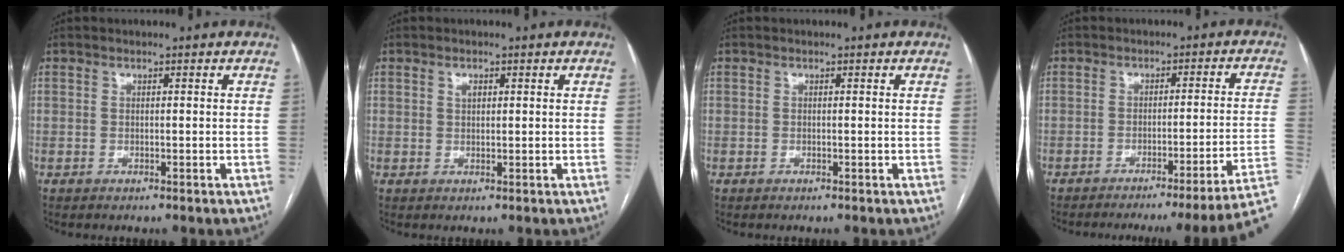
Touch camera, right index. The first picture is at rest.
{"total": 1.2, "force": [0.6, 0.7, 0.8], "torque": [-0.014, 0.000, 0.010]}
{"total": 0.0}
{"total": 13.6, "force": [-9.9, -3.0, 8.8], "torque": [-0.062, 0.006, -0.124]}